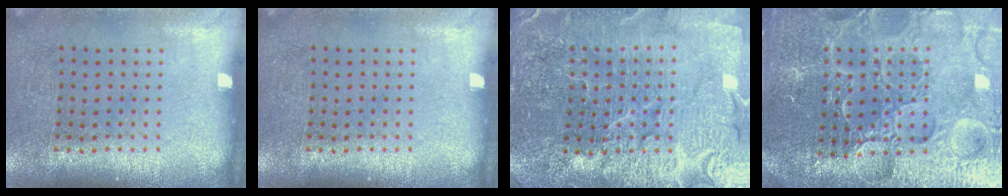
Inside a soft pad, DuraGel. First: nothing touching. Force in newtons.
{"total": 0.0}
{"total": 5.1, "press": 4.8, "slide": 1.9}
{"total": 5.7, "press": 5.2, "slide": 2.4}